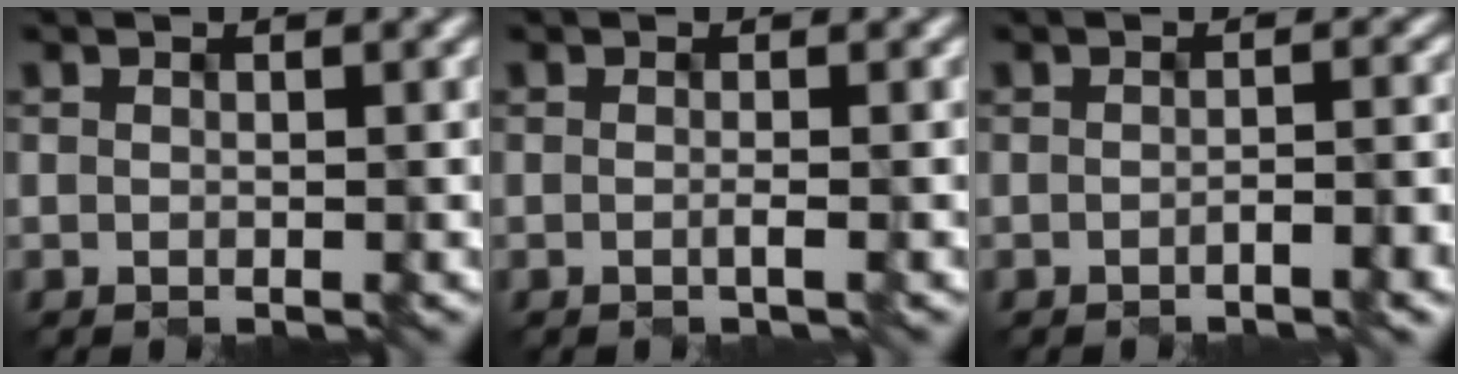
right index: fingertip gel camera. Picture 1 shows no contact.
{"total": 0.9, "force": [-0.4, 0.2, 0.7], "torque": [-0.012, 0.002, -0.011]}
{"total": 3.2, "force": [-1.2, 0.8, 2.8], "torque": [-0.040, 0.001, -0.018]}